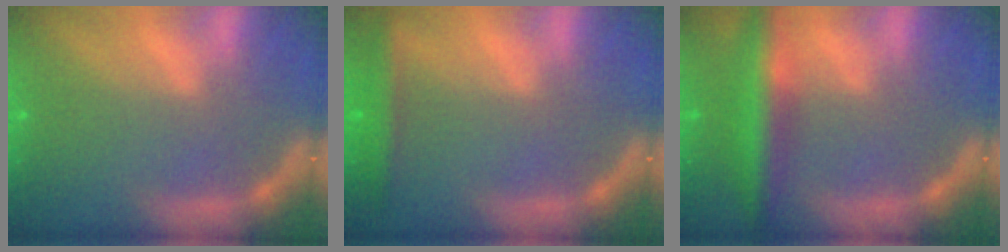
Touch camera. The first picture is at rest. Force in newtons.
{"total": 2.9}
{"total": 6.0}